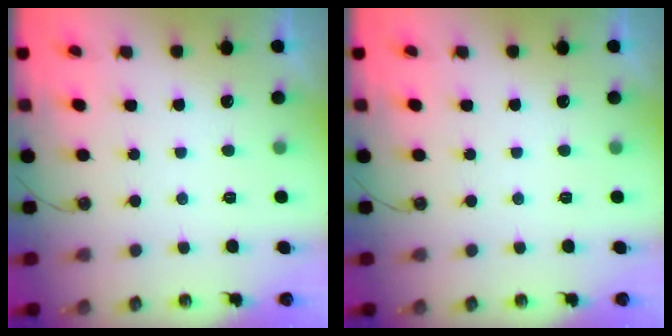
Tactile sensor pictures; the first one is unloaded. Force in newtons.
{"total": 0.0}